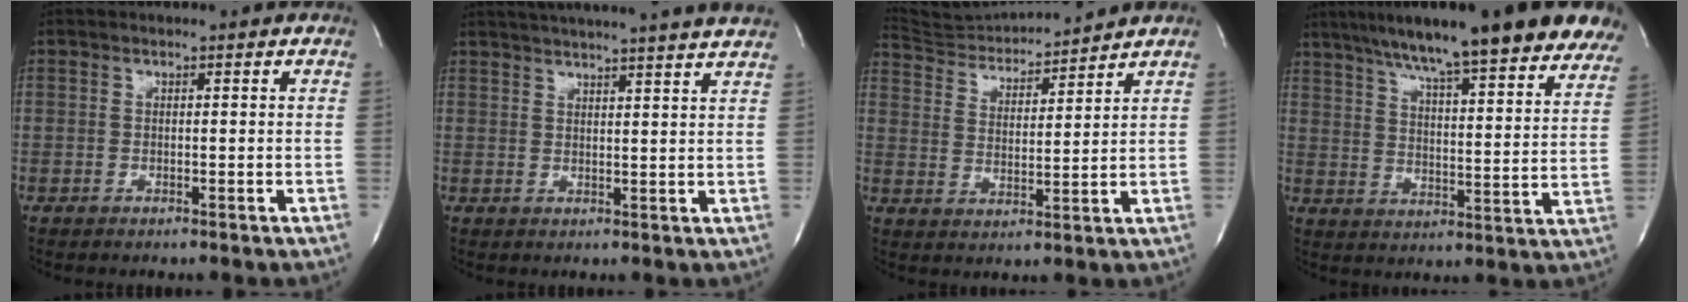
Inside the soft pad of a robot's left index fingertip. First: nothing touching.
{"total": 18.9, "force": [17.3, -0.8, 7.5], "torque": [-0.124, -0.014, 0.218]}
{"total": 9.9, "force": [9.8, -0.4, 0.8], "torque": [-0.026, 0.005, 0.174]}
{"total": 25.7, "force": [20.2, 3.7, 15.4], "torque": [-0.222, 0.002, 0.261]}